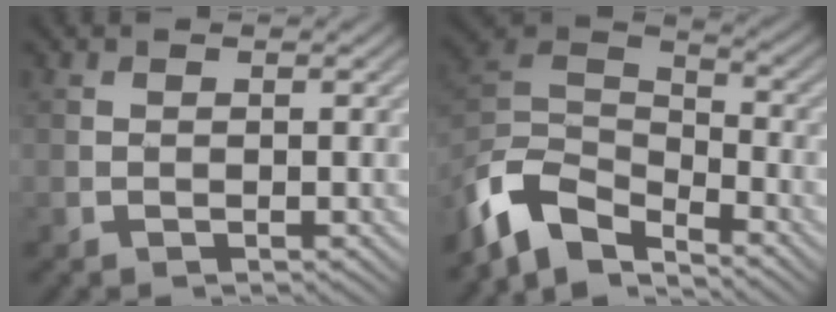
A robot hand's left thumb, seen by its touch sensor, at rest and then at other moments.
{"total": 10.2, "force": [-7.4, 4.6, 5.2], "torque": [-0.117, -0.005, -0.160]}